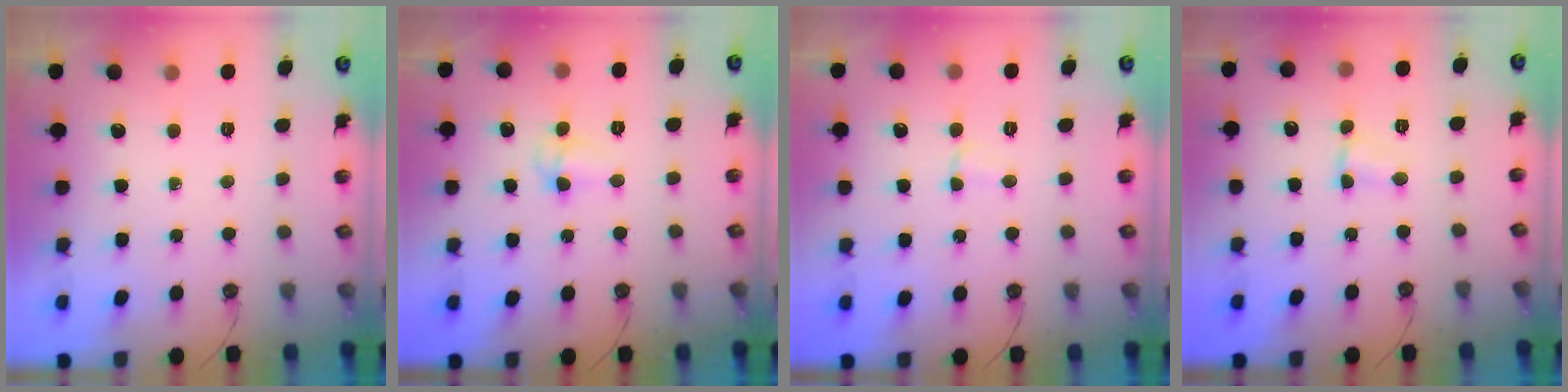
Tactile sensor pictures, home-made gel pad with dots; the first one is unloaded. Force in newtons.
{"total": 3.5, "press": 3.3, "slide": 1.1}
{"total": 2.8, "press": 2.7, "slide": 0.3}
{"total": 1.7, "press": 1.7, "slide": 0.2}